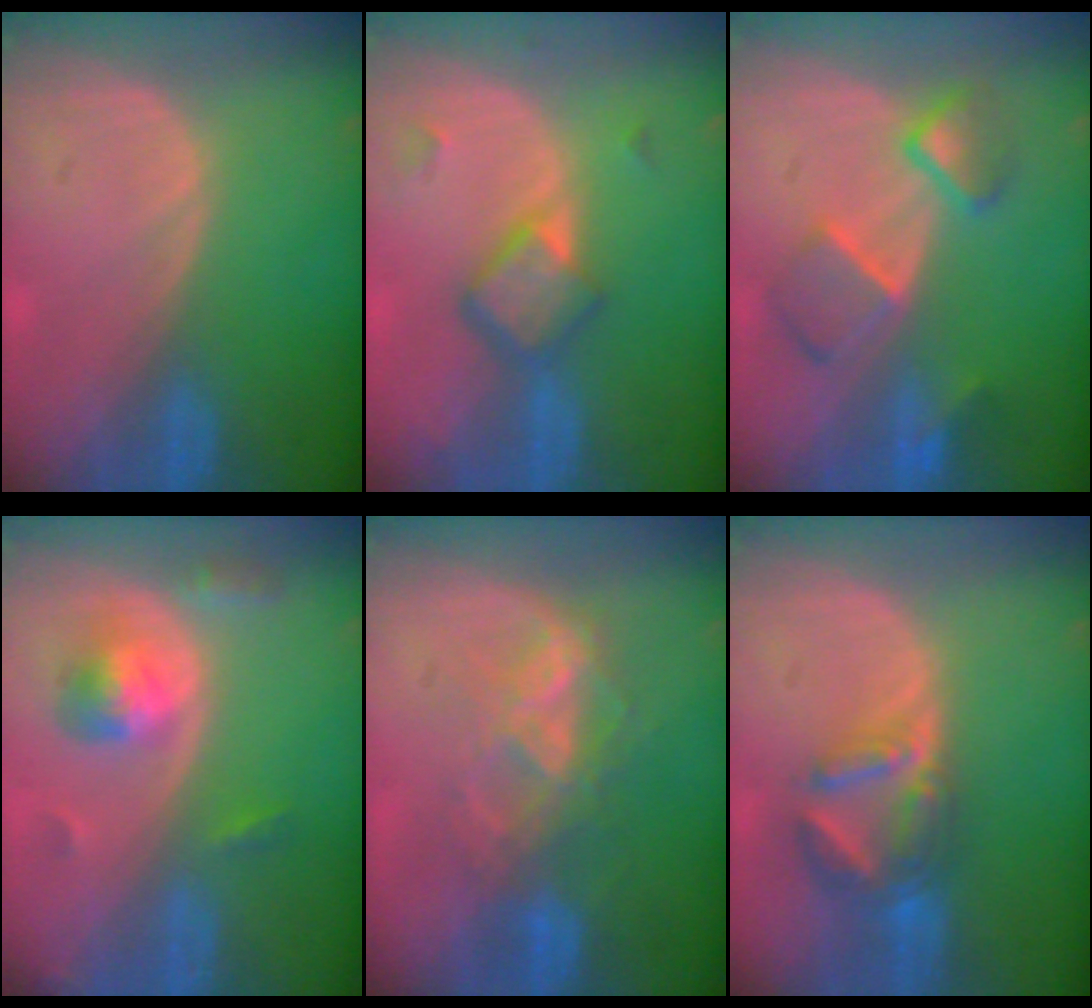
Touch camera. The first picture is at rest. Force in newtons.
{"total": 5.9, "press": 5.0, "slide": 3.0}
{"total": 6.8, "press": 6.6, "slide": 1.2}
{"total": 5.7, "press": 5.3, "slide": 1.9}
{"total": 6.8, "press": 6.7, "slide": 1.5}
{"total": 7.1, "press": 6.2, "slide": 3.6}